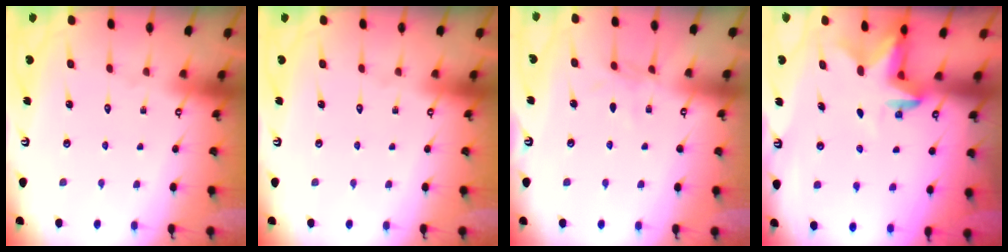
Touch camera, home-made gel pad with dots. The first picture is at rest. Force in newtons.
{"total": 0.0}
{"total": 5.1, "press": 5.1, "slide": 0.6}
{"total": 3.0, "press": 2.9, "slide": 0.6}